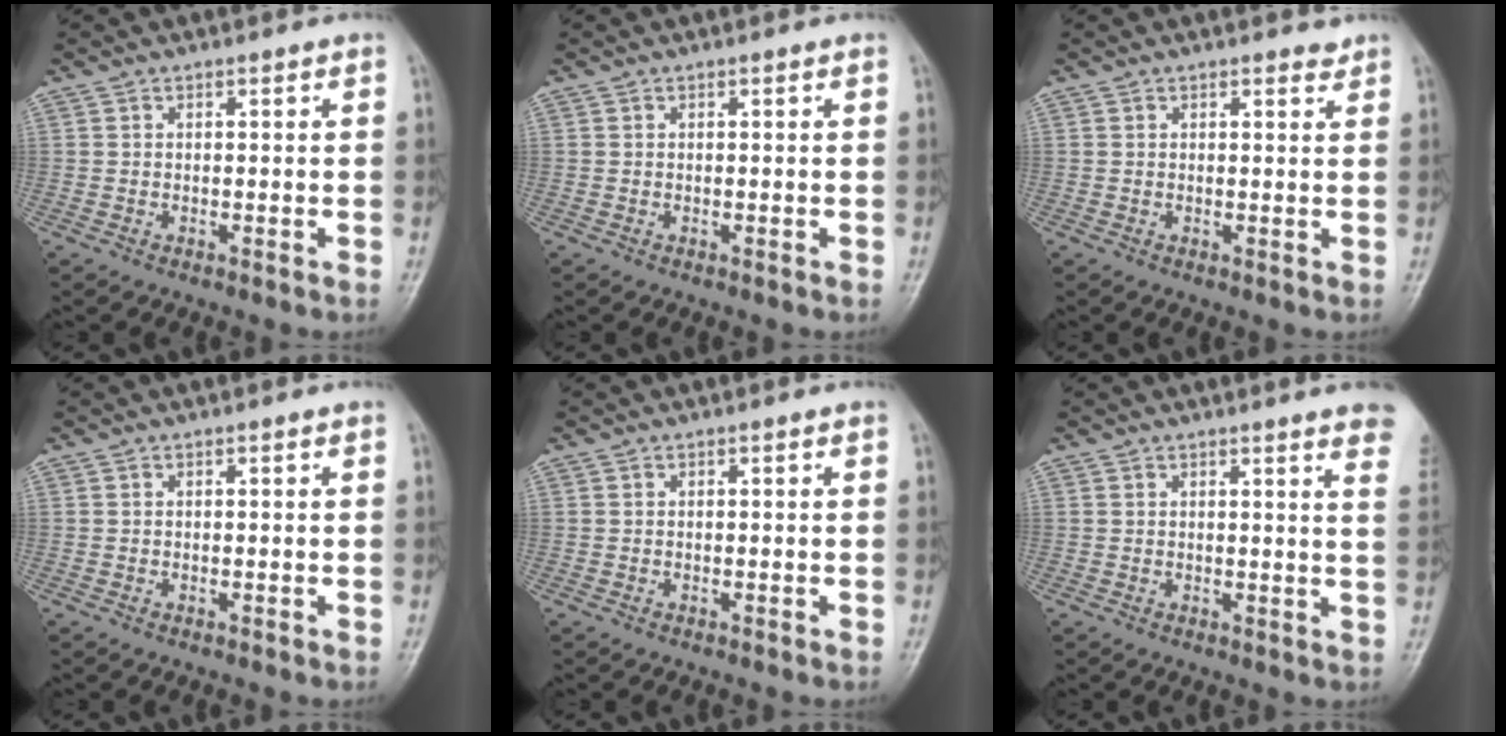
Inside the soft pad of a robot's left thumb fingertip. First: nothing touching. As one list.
[{"total": 0.0}, {"total": 1.3, "force": [1.2, 0.4, 0.4], "torque": [-0.002, -0.009, 0.013]}, {"total": 0.0}, {"total": 0.0}, {"total": 8.5, "force": [6.6, 0.8, 5.3], "torque": [-0.046, -0.019, 0.053]}]